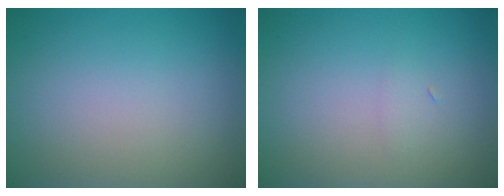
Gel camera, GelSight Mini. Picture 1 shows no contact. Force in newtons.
{"total": 0.6, "press": 0.6, "slide": 0.0}